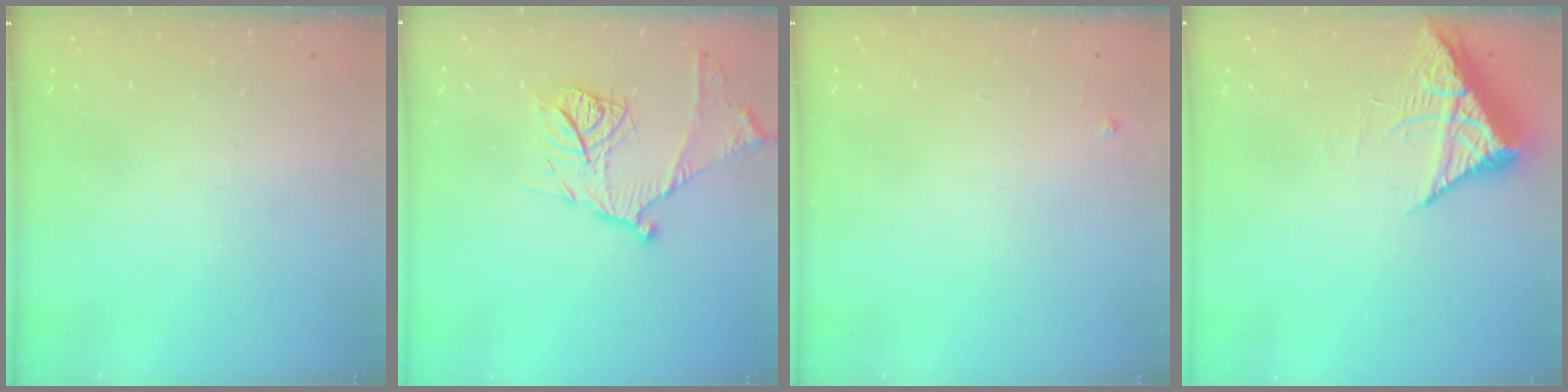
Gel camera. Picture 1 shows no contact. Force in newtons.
{"total": 15.0, "press": 14.9, "slide": 1.2}
{"total": 2.4, "press": 2.4, "slide": 0.4}
{"total": 7.5, "press": 7.5, "slide": 0.8}